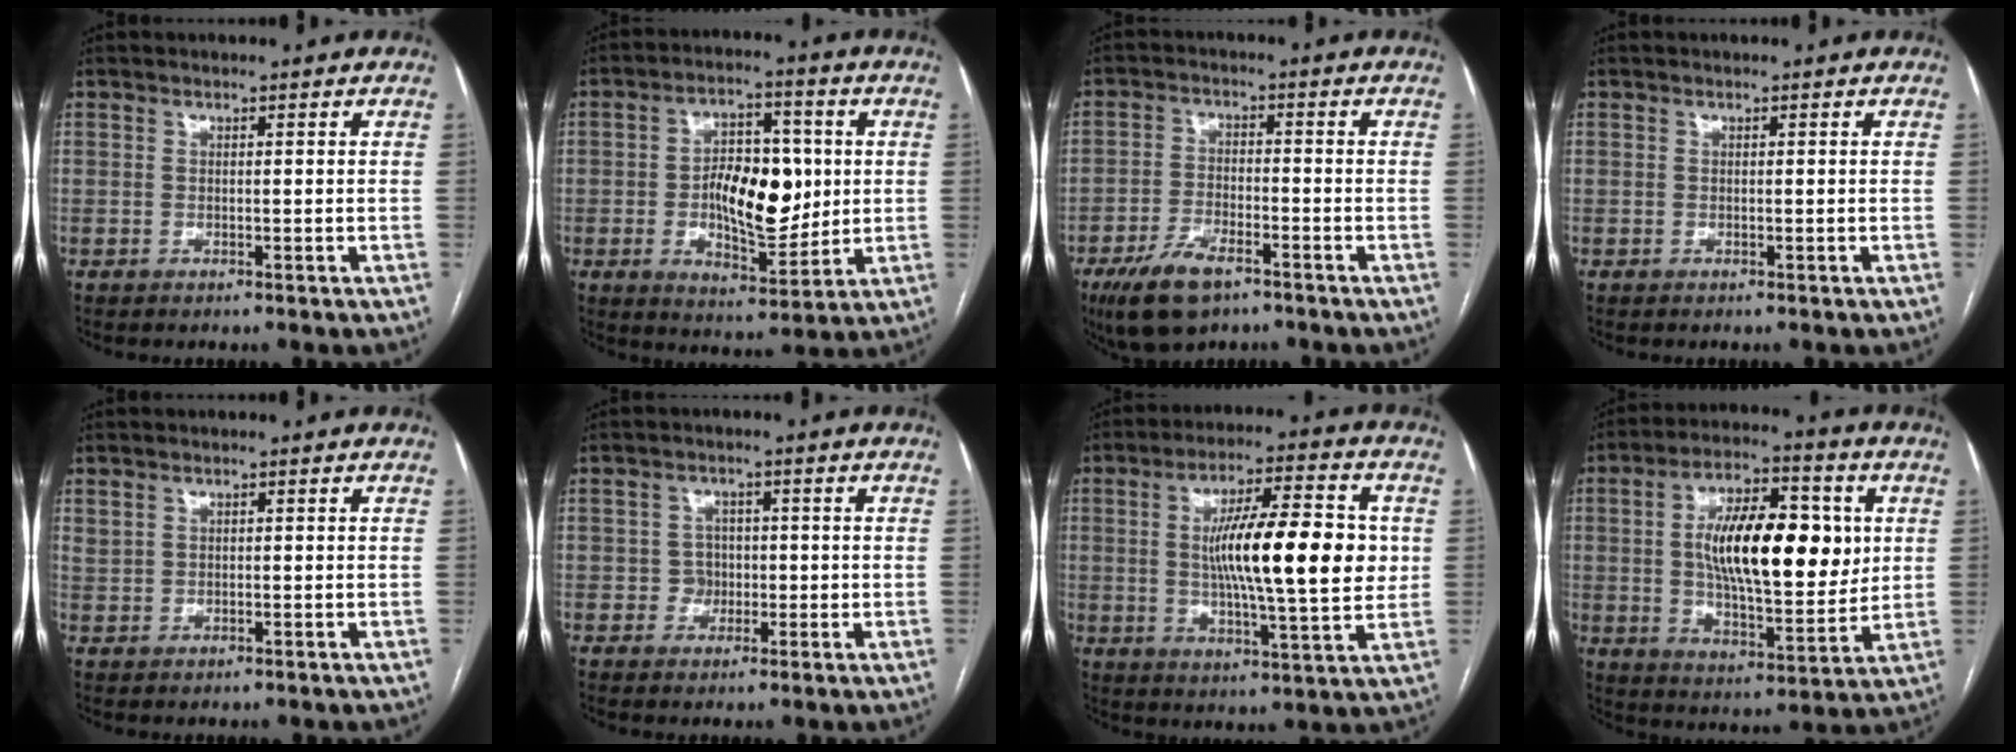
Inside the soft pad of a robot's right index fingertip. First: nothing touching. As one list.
[{"total": 12.3, "force": [0.2, 5.6, 10.9], "torque": [-0.182, 0.011, 0.011]}, {"total": 8.3, "force": [-5.3, 3.2, 5.5], "torque": [-0.118, -0.013, -0.092]}, {"total": 0.0}, {"total": 1.1, "force": [0.8, 0.5, 0.3], "torque": [-0.007, 0.007, 0.019]}, {"total": 2.9, "force": [-0.3, 2.8, 0.5], "torque": [0.001, 0.010, -0.003]}, {"total": 16.6, "force": [1.6, 2.8, 16.3], "torque": [-0.267, 0.009, 0.022]}, {"total": 18.3, "force": [2.9, 6.6, 16.8], "torque": [-0.280, 0.014, 0.047]}]